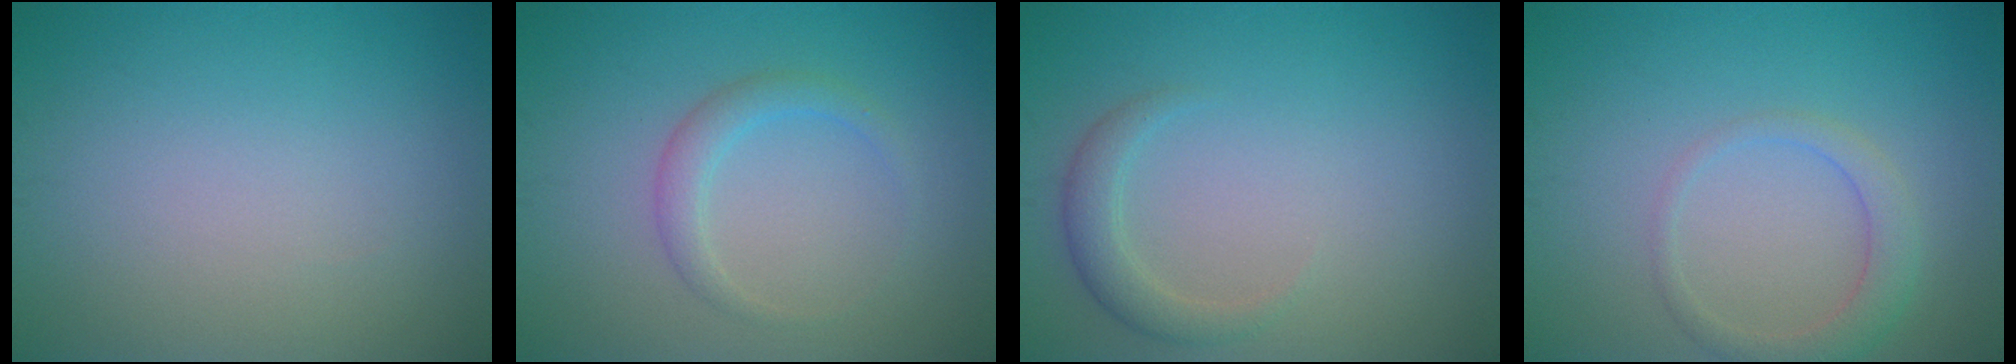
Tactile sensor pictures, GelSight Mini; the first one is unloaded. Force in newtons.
{"total": 2.0, "press": 2.0, "slide": 0.0}
{"total": 2.0, "press": 2.0, "slide": 0.2}
{"total": 2.4, "press": 2.4, "slide": 0.2}